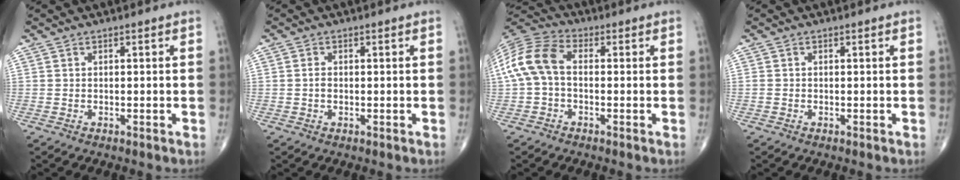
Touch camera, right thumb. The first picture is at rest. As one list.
[{"total": 1.2, "force": [-0.1, 0.8, 0.9], "torque": [-0.014, -0.001, -0.002]}, {"total": 10.3, "force": [0.0, 6.5, 8.0], "torque": [-0.170, 0.030, -0.011]}, {"total": 0.6, "force": [-0.2, 0.5, 0.3], "torque": [-0.008, 0.001, -0.005]}]